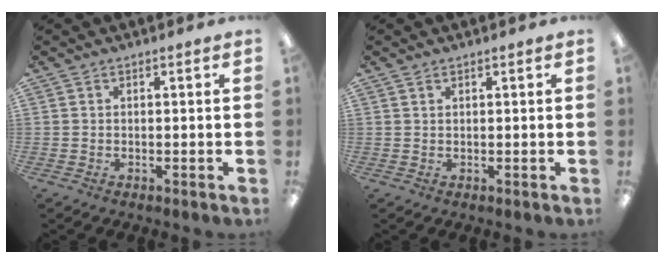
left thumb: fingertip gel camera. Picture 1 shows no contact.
{"total": 0.8, "force": [0.5, 0.3, 0.5], "torque": [-0.011, 0.002, 0.010]}